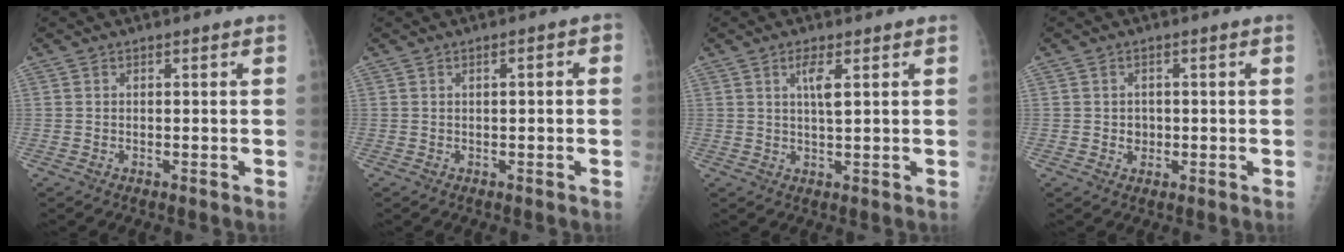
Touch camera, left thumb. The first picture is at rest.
{"total": 2.5, "force": [0.4, 0.9, 2.3], "torque": [-0.032, 0.012, 0.003]}
{"total": 3.9, "force": [1.6, 0.9, 3.4], "torque": [-0.063, -0.007, 0.029]}
{"total": 2.4, "force": [-0.2, 2.2, 1.1], "torque": [-0.003, 0.004, 0.000]}